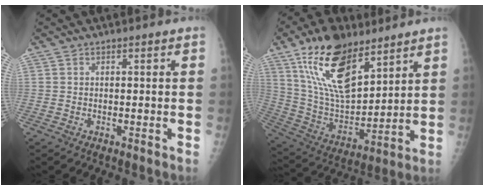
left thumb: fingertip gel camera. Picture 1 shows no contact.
{"total": 19.6, "force": [11.9, 8.9, 12.8], "torque": [-0.203, -0.056, 0.230]}